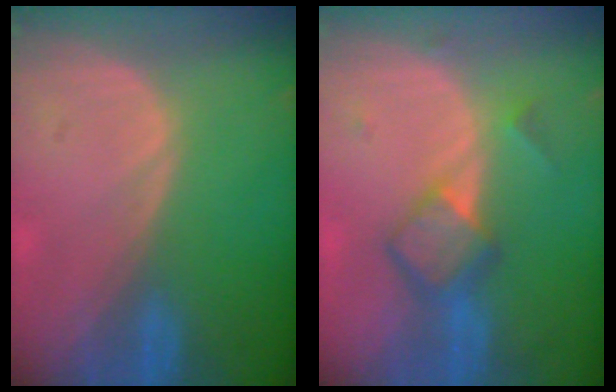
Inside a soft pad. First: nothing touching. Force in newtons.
{"total": 6.0, "press": 5.2, "slide": 3.1}